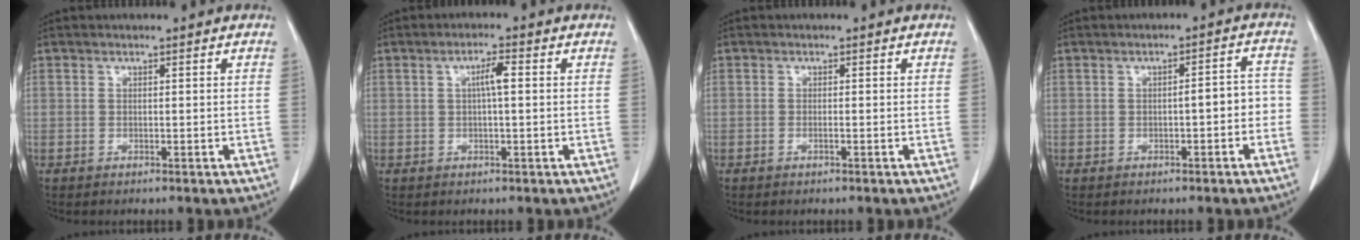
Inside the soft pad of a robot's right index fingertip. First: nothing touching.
{"total": 3.2, "force": [0.4, 0.4, 3.1], "torque": [-0.055, 0.007, 0.006]}
{"total": 0.6, "force": [-0.3, 0.0, 0.5], "torque": [-0.008, 0.001, -0.005]}
{"total": 4.2, "force": [-1.2, 1.4, 3.8], "torque": [-0.046, 0.024, -0.016]}